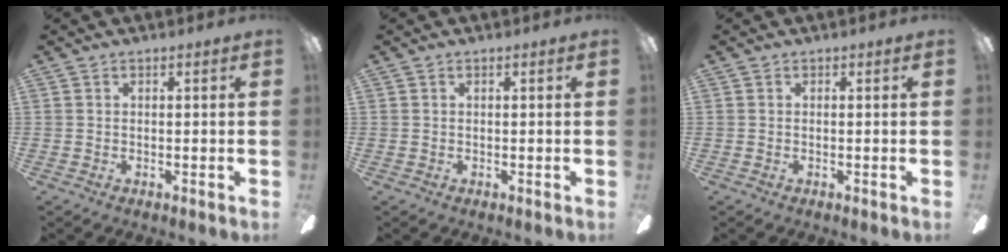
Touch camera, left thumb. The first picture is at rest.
{"total": 0.0}
{"total": 0.0}